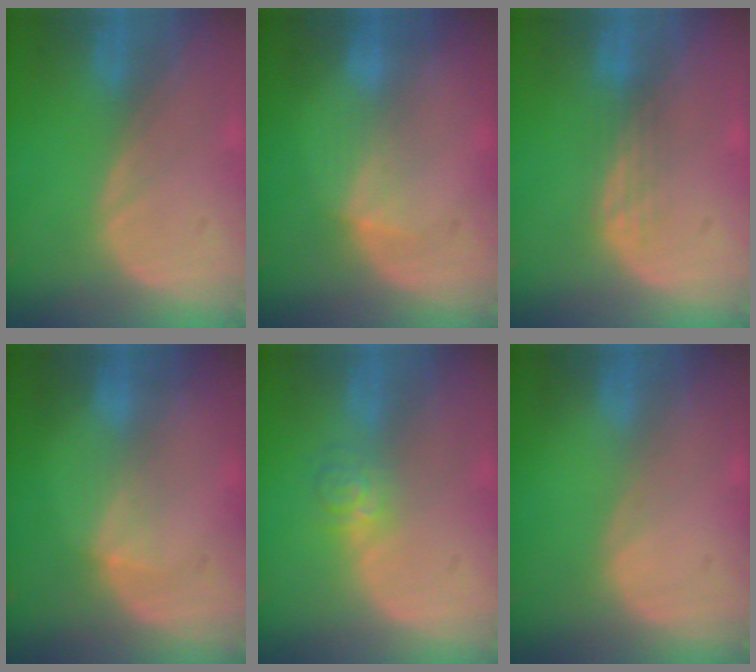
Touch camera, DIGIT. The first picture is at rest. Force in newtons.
{"total": 3.0, "press": 2.8, "slide": 1.1}
{"total": 2.9, "press": 2.5, "slide": 1.5}
{"total": 2.4, "press": 2.1, "slide": 1.2}
{"total": 3.7, "press": 3.5, "slide": 1.4}
{"total": 0.0}